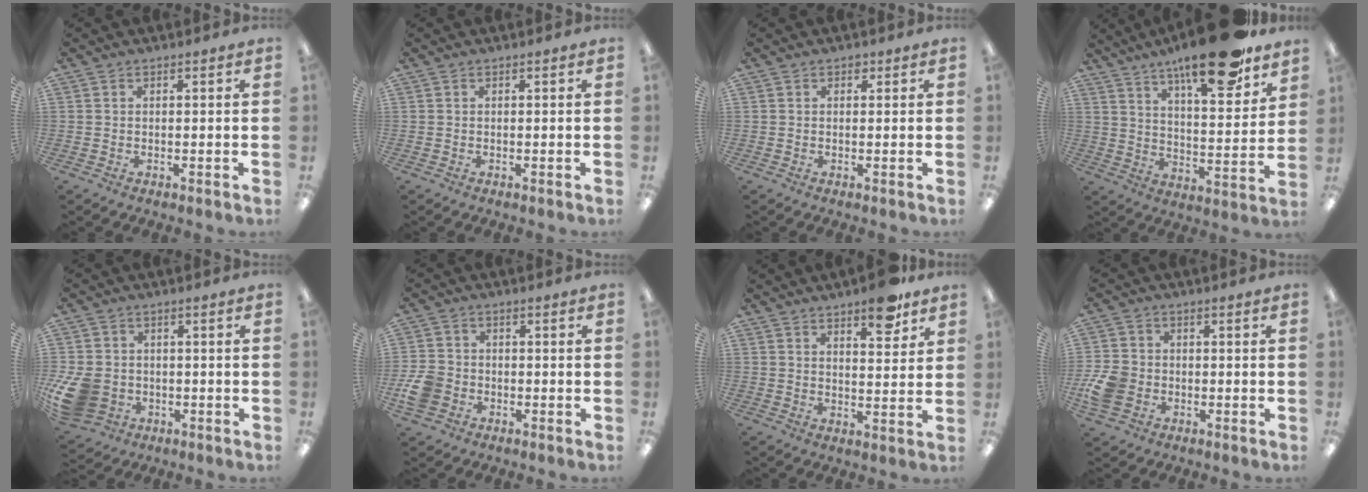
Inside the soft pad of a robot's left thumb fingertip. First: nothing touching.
{"total": 0.0}
{"total": 1.0, "force": [0.5, 0.7, 0.4], "torque": [0.000, 0.001, 0.008]}
{"total": 19.6, "force": [14.8, 5.0, 11.9], "torque": [-0.179, -0.092, 0.238]}
{"total": 10.7, "force": [-3.0, 8.5, 5.8], "torque": [-0.135, 0.015, -0.051]}
{"total": 6.2, "force": [-2.3, 5.0, 2.8], "torque": [-0.065, 0.016, -0.041]}
{"total": 8.3, "force": [6.0, 2.7, 5.0], "torque": [-0.056, -0.035, 0.096]}
{"total": 7.5, "force": [-2.2, 6.0, 3.9], "torque": [-0.096, 0.013, -0.040]}